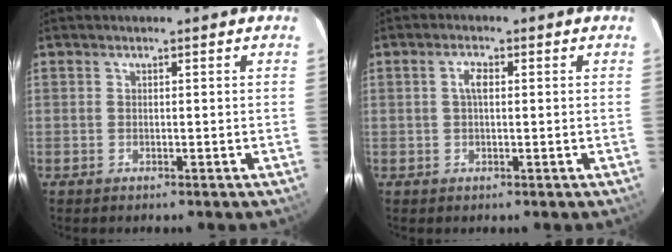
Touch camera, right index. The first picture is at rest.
{"total": 2.3, "force": [0.3, 0.9, 2.0], "torque": [-0.040, 0.007, 0.005]}